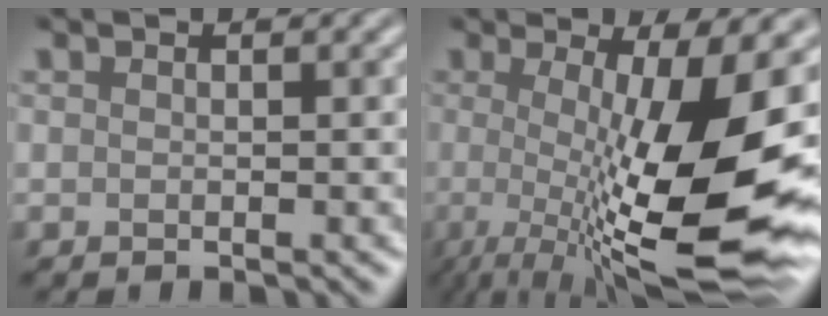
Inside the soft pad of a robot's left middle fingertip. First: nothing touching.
{"total": 13.5, "force": [-1.3, 3.5, 13.0], "torque": [-0.187, -0.016, -0.022]}